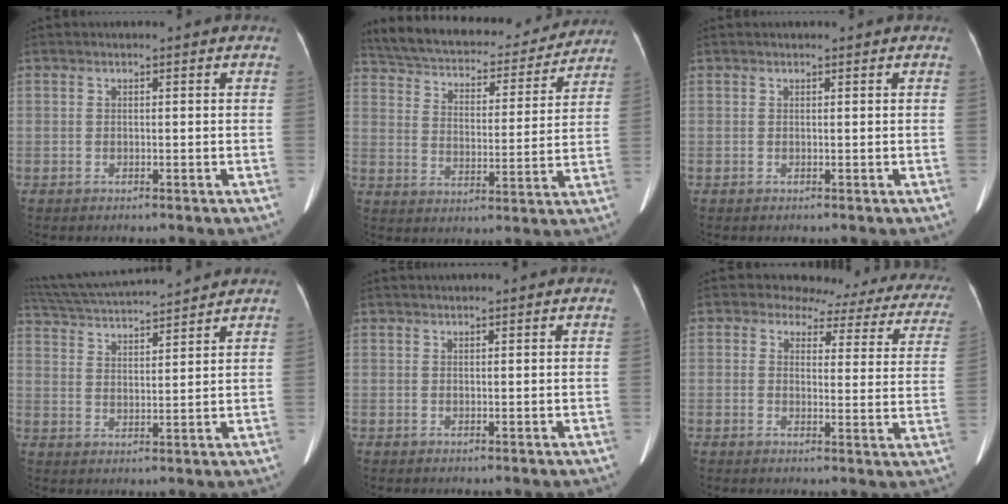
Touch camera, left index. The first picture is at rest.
{"total": 23.1, "force": [20.6, 6.9, 7.8], "torque": [-0.137, 0.004, 0.283]}
{"total": 1.2, "force": [1.1, 0.4, 0.4], "torque": [-0.005, 0.014, 0.013]}
{"total": 15.9, "force": [14.7, 1.0, 6.1], "torque": [-0.117, 0.031, 0.237]}
{"total": 4.1, "force": [3.7, 0.0, 1.7], "torque": [-0.019, 0.023, 0.046]}
{"total": 15.8, "force": [13.8, 6.8, 3.7], "torque": [-0.009, -0.045, 0.121]}